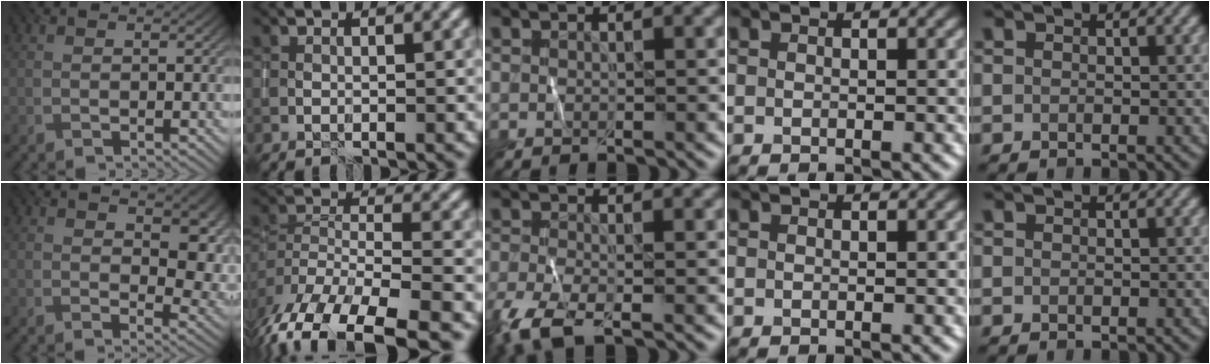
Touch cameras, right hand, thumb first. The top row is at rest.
{"thumb": {"total": 7.2, "force": [2.3, 3.8, 5.7], "torque": [-0.081, -0.008, 0.039]}, "index": {"total": 14.1, "force": [-10.4, 5.6, 7.6], "torque": [-0.150, -0.024, -0.151]}, "middle": {"total": 4.5, "force": [-2.8, 1.5, 3.2], "torque": [-0.074, -0.013, -0.062]}}